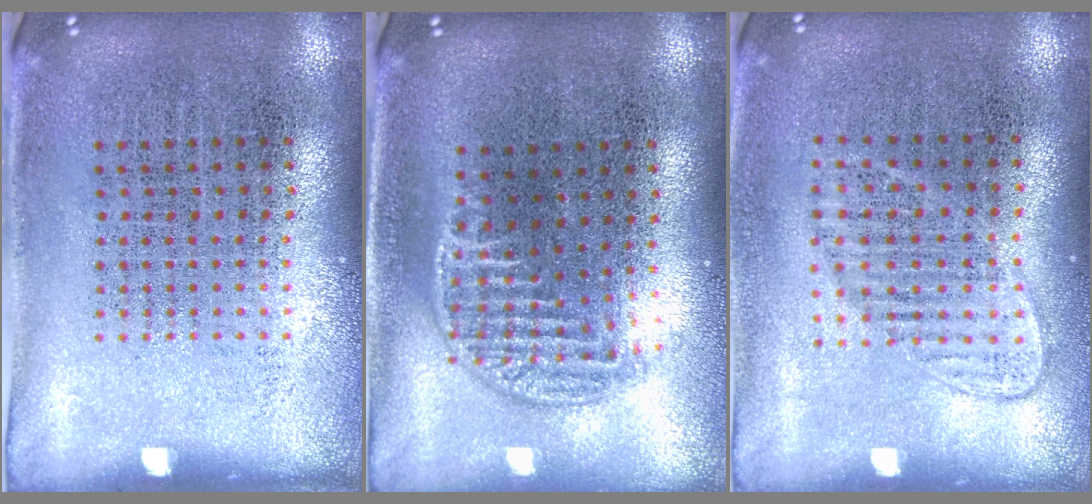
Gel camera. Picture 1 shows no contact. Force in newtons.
{"total": 1.2, "press": 1.0, "slide": 0.6}
{"total": 1.2, "press": 1.0, "slide": 0.6}